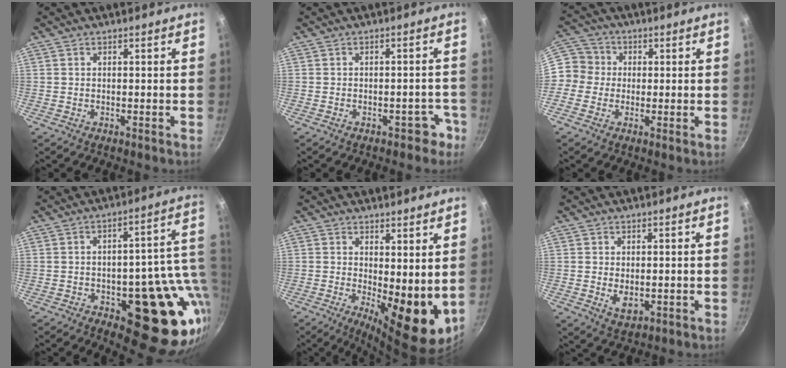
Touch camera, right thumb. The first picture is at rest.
{"total": 3.7, "force": [-2.3, 2.4, 1.7], "torque": [0.013, 0.037, -0.014]}
{"total": 6.7, "force": [0.1, 6.5, 1.8], "torque": [0.000, 0.016, -0.019]}
{"total": 22.1, "force": [-3.1, 10.0, 19.4], "torque": [-0.180, -0.007, -0.033]}
{"total": 11.3, "force": [1.0, 4.3, 10.4], "torque": [-0.123, -0.028, 0.023]}
{"total": 4.1, "force": [-0.3, 2.7, 3.1], "torque": [-0.051, -0.011, 0.002]}